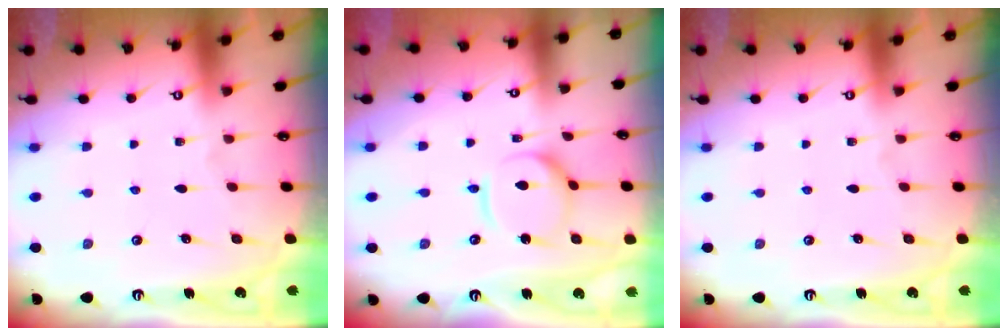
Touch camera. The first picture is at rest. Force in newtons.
{"total": 9.2, "press": 9.2, "slide": 0.9}
{"total": 0.0}